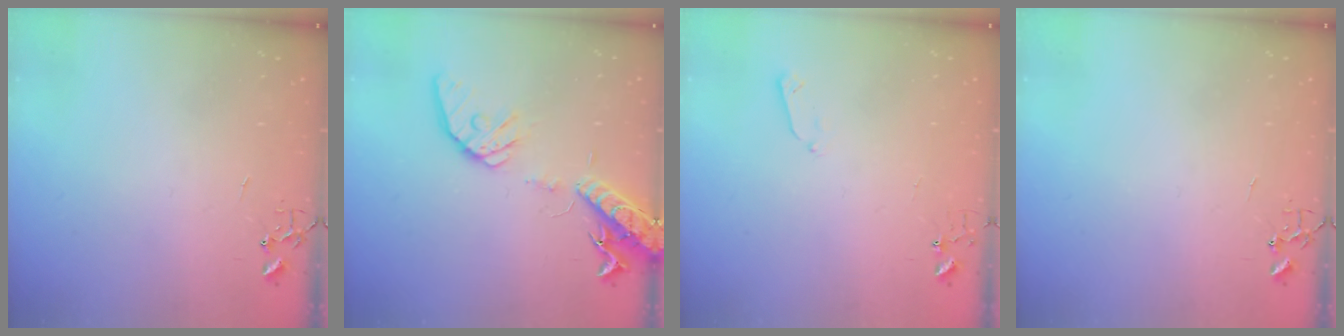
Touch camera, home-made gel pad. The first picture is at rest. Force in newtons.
{"total": 16.1, "press": 15.8, "slide": 3.0}
{"total": 3.3, "press": 3.2, "slide": 0.6}
{"total": 0.0}